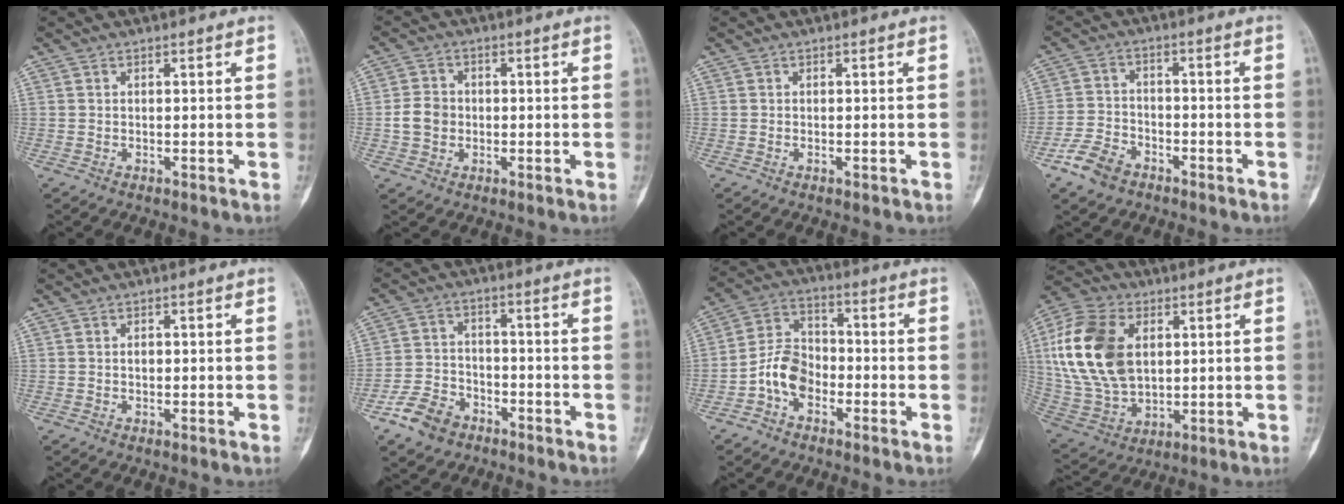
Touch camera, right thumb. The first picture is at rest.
{"total": 5.0, "force": [-0.6, 4.3, 2.5], "torque": [-0.037, 0.011, -0.014]}
{"total": 0.5, "force": [-0.2, 0.2, 0.4], "torque": [-0.006, 0.002, -0.003]}
{"total": 6.9, "force": [-4.5, 4.2, 3.1], "torque": [-0.054, 0.025, -0.085]}
{"total": 0.8, "force": [0.0, 0.5, 0.5], "torque": [-0.005, 0.002, 0.001]}
{"total": 7.8, "force": [-4.9, 5.2, 3.0], "torque": [-0.041, 0.030, -0.092]}
{"total": 8.4, "force": [-3.4, 5.8, 5.0], "torque": [-0.084, 0.035, -0.075]}
{"total": 20.5, "force": [4.0, 13.4, 15.0], "torque": [-0.301, -0.004, 0.081]}